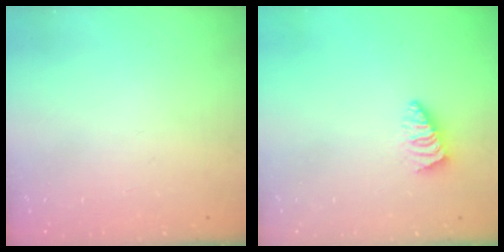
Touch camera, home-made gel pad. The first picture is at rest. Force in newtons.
{"total": 1.1, "press": 1.1, "slide": 0.2}